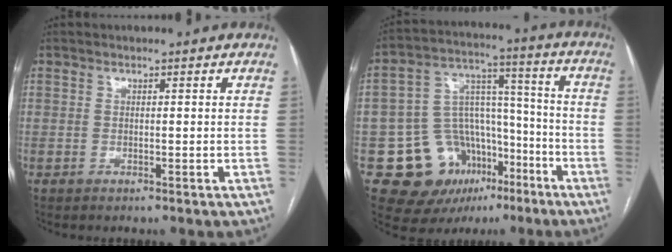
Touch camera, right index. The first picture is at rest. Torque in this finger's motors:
{"motor_torque": [0.72, -0.44, -0.08, -0.09]}